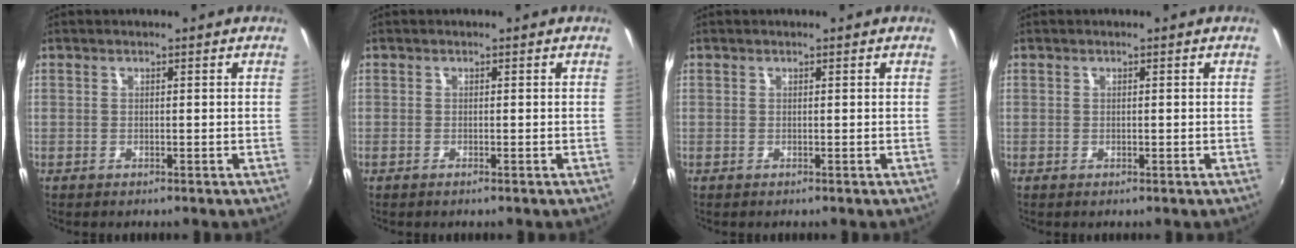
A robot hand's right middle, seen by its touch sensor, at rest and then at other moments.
{"total": 0.6, "force": [-0.5, 0.0, 0.3], "torque": [-0.006, -0.002, -0.010]}
{"total": 0.0}
{"total": 0.0}